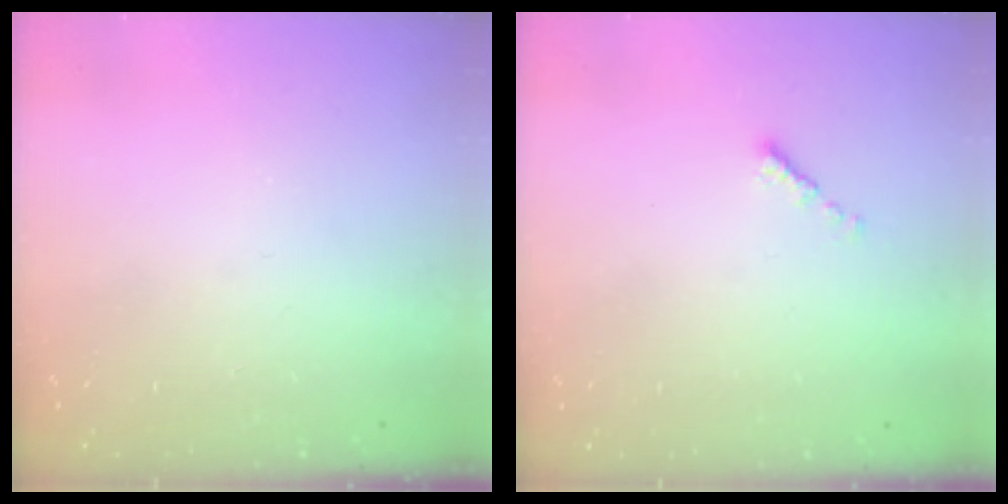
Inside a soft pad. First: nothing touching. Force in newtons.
{"total": 0.0}